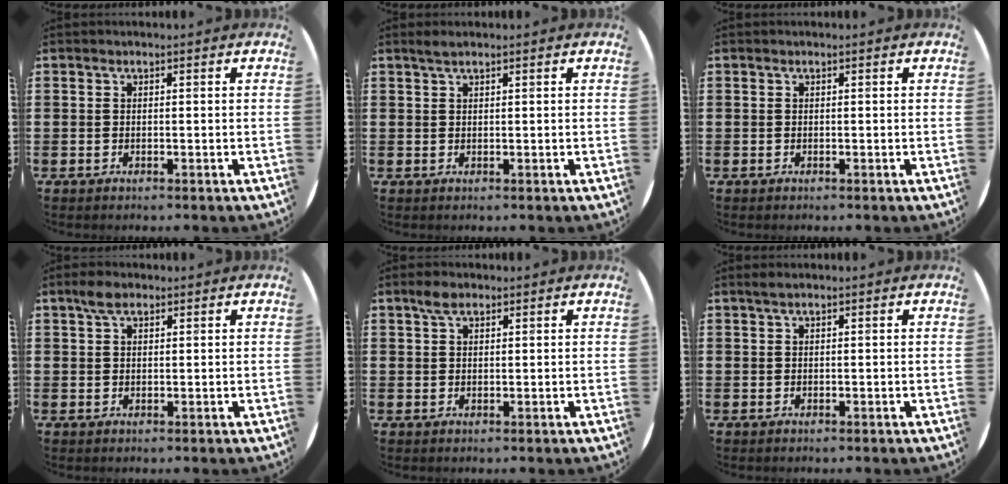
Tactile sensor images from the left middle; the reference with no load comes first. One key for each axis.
{"total": 1.0, "fx": 0.8, "fy": 0.0, "fz": 0.6, "tx": -0.012, "ty": 0.002, "tz": 0.015}
{"total": 0.0}
{"total": 2.8, "fx": 1.9, "fy": 1.4, "fz": 1.4, "tx": -0.023, "ty": 0.004, "tz": 0.034}
{"total": 2.4, "fx": 1.7, "fy": 1.2, "fz": 1.1, "tx": -0.018, "ty": 0.003, "tz": 0.029}
{"total": 0.6, "fx": 0.4, "fy": 0.0, "fz": 0.4, "tx": -0.009, "ty": 0.001, "tz": 0.007}